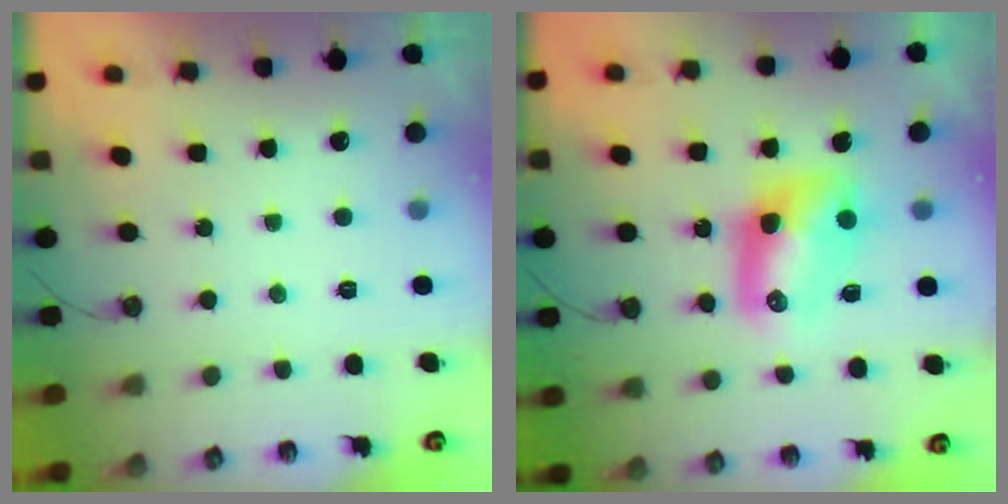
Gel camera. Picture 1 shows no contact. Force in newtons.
{"total": 9.8, "press": 9.7, "slide": 1.0}